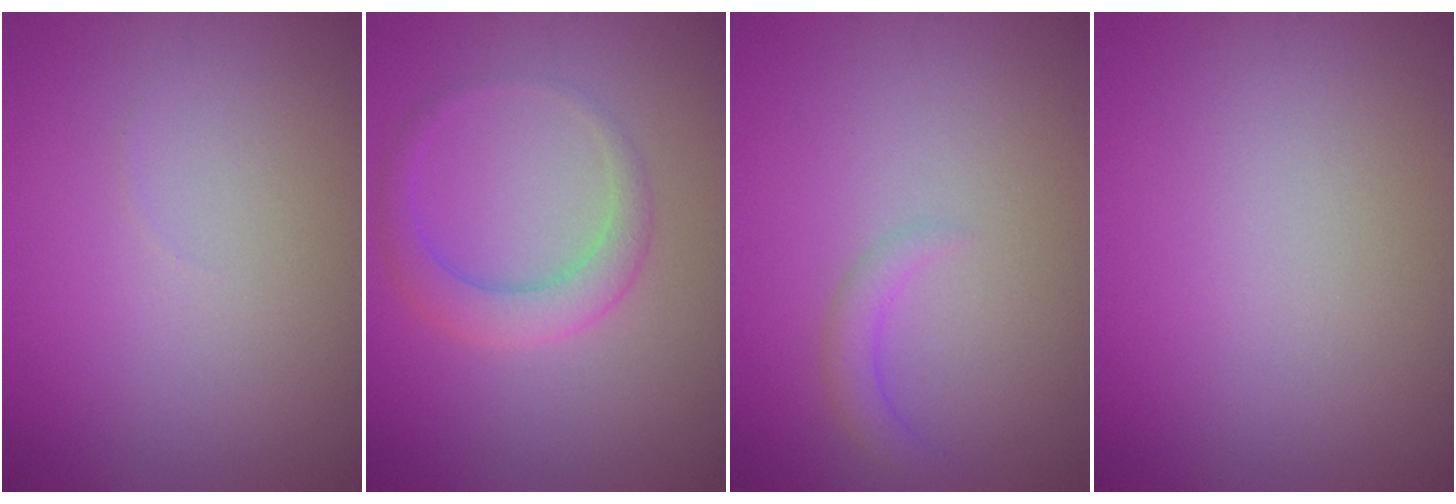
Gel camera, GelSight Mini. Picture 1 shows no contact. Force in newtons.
{"total": 3.0, "press": 3.0, "slide": 0.1}
{"total": 1.5, "press": 1.5, "slide": 0.2}
{"total": 0.0}